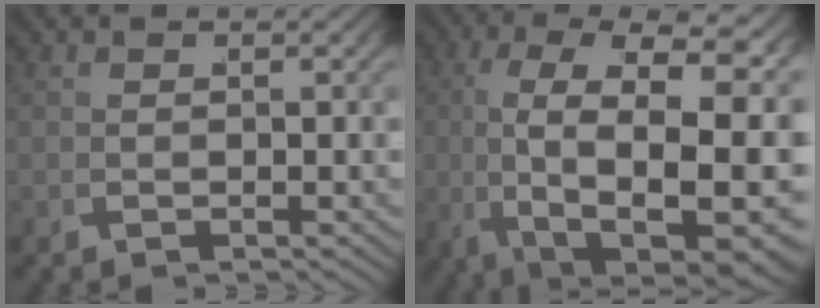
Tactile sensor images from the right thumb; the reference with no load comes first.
{"total": 19.6, "force": [0.0, 11.1, 16.2], "torque": [-0.290, -0.038, 0.022]}